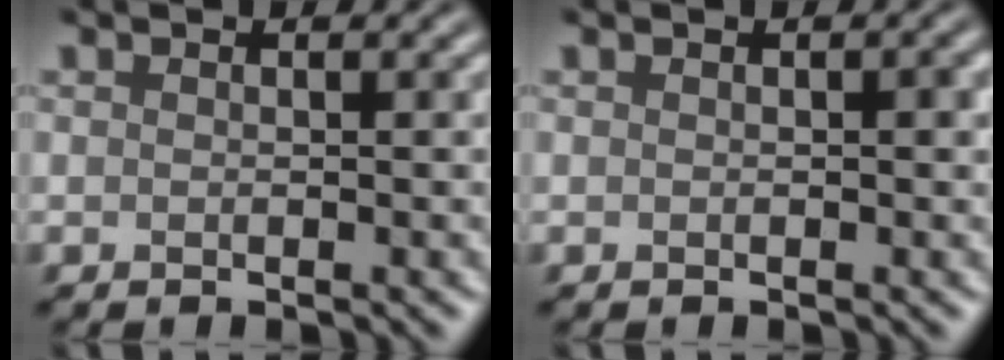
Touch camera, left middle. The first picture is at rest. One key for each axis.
{"total": 0.7, "fx": 0.1, "fy": 0.2, "fz": 0.7, "tx": -0.008, "ty": 0.001, "tz": 0.002}